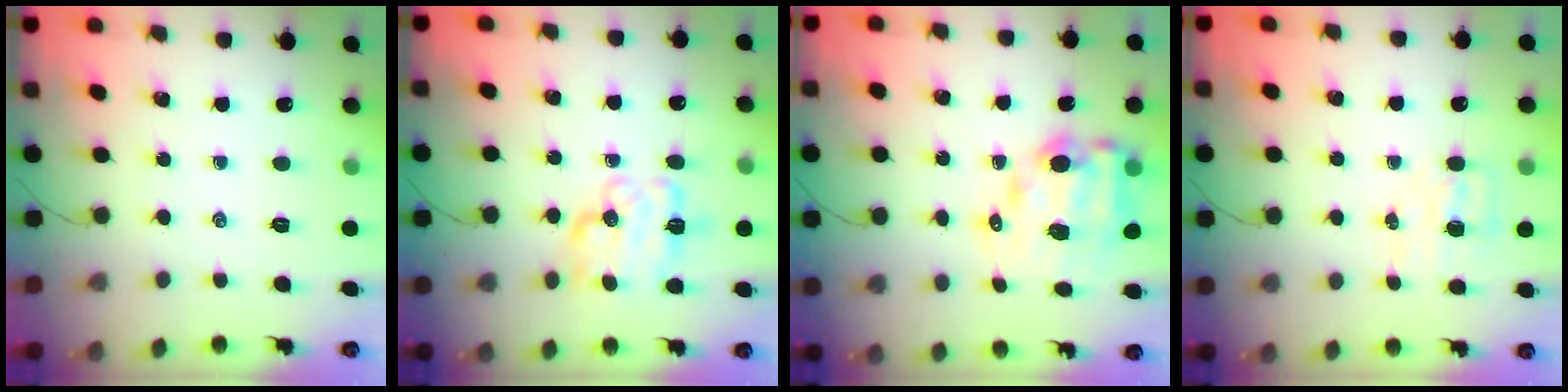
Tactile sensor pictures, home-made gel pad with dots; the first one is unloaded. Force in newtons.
{"total": 11.1, "press": 11.1, "slide": 0.4}
{"total": 13.2, "press": 12.8, "slide": 3.2}
{"total": 4.3, "press": 4.2, "slide": 0.7}